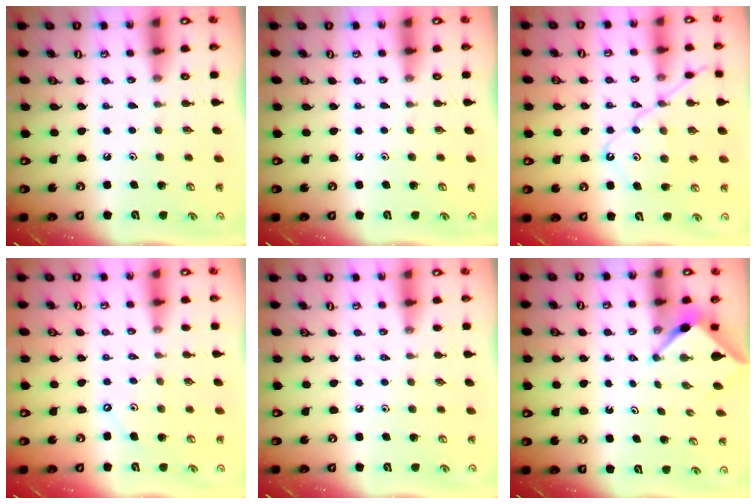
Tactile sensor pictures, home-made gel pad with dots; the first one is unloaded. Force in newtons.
{"total": 0.0}
{"total": 11.7, "press": 11.6, "slide": 1.3}
{"total": 2.9, "press": 2.8, "slide": 0.5}
{"total": 1.9, "press": 1.9, "slide": 0.3}
{"total": 3.8, "press": 3.8, "slide": 0.3}